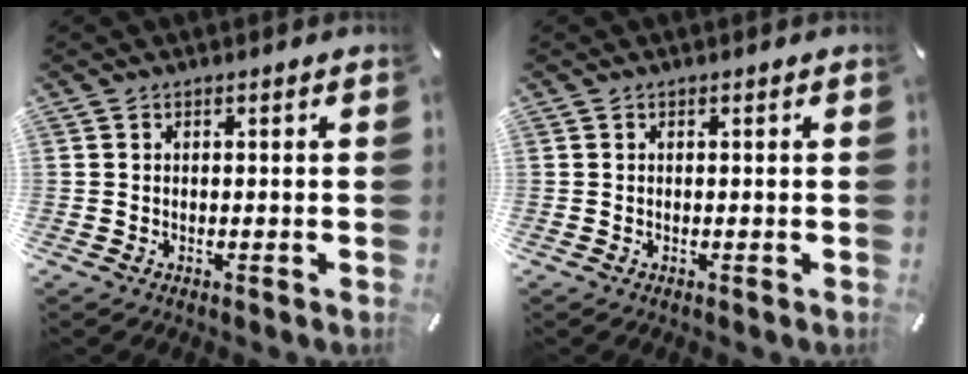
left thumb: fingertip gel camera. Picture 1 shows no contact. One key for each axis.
{"total": 0.0}